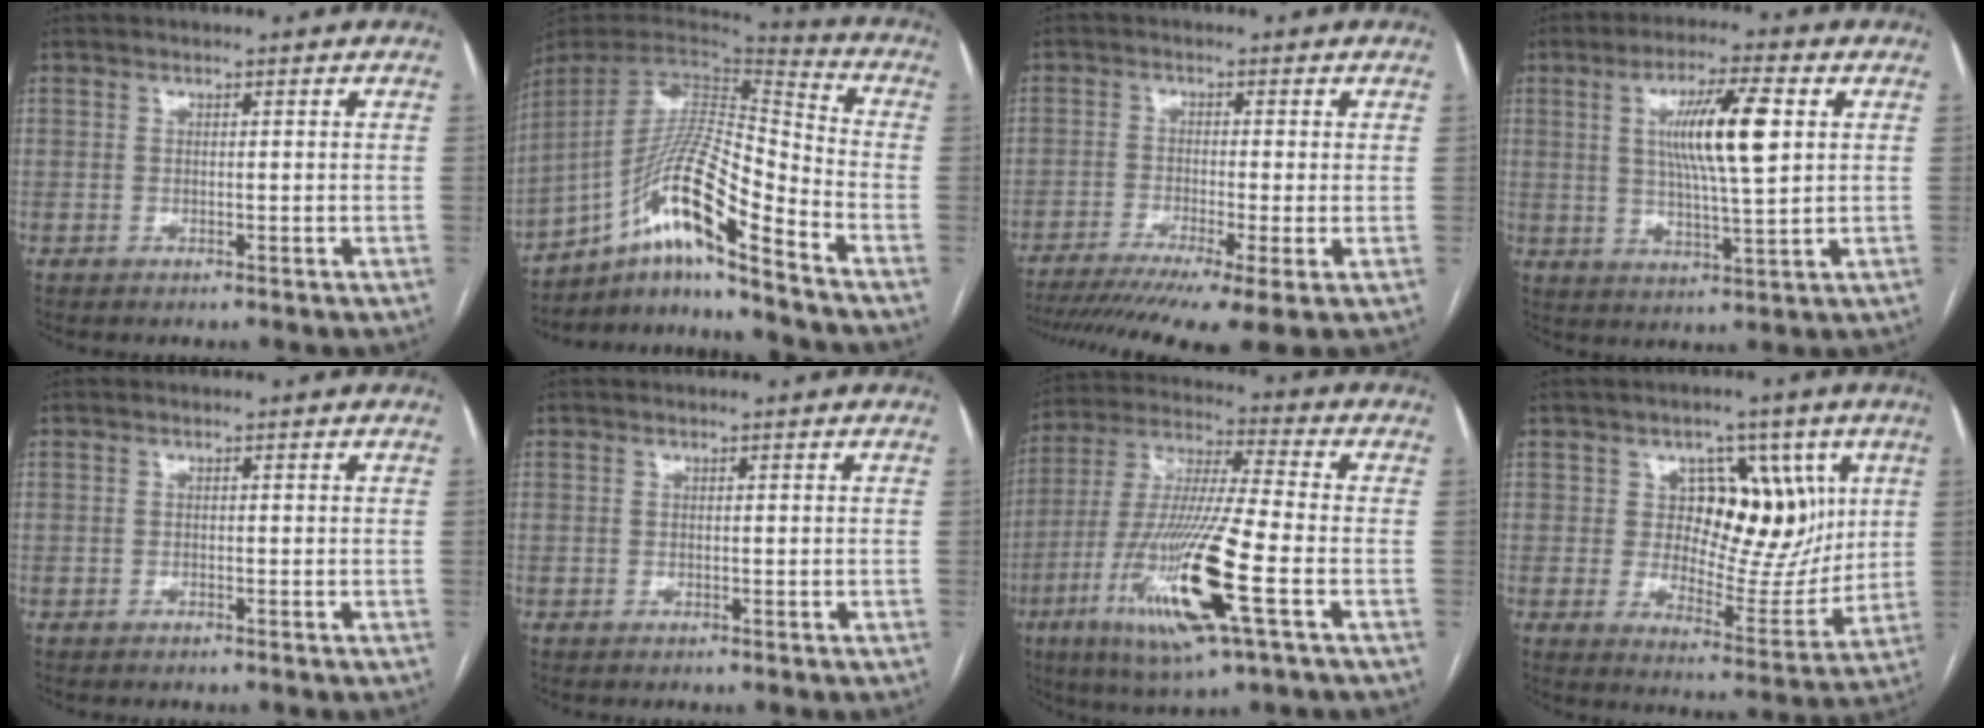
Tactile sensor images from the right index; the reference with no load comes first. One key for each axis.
{"total": 17.4, "fx": -11.1, "fy": 0.8, "fz": 13.5, "tx": -0.265, "ty": 0.008, "tz": -0.198}
{"total": 13.8, "fx": -9.8, "fy": 0.5, "fz": 9.7, "tx": -0.156, "ty": -0.024, "tz": -0.157}
{"total": 10.9, "fx": 2.6, "fy": 1.0, "fz": 10.6, "tx": -0.188, "ty": 0.002, "tz": 0.046}
{"total": 0.0}
{"total": 0.0}
{"total": 19.0, "fx": -6.6, "fy": 1.1, "fz": 17.8, "tx": -0.376, "ty": -0.028, "tz": -0.122}
{"total": 11.5, "fx": 3.6, "fy": 7.4, "fz": 8.1, "tx": -0.097, "ty": 0.015, "tz": 0.062}